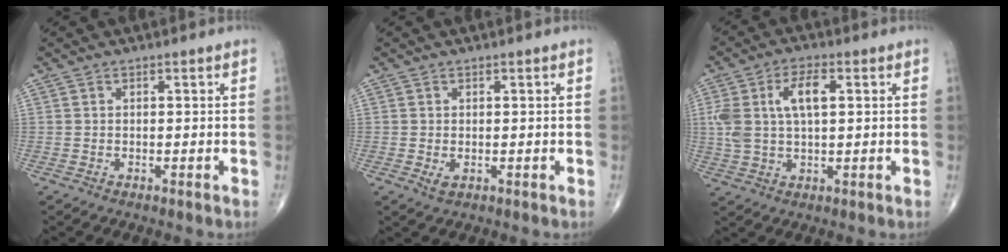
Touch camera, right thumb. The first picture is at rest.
{"total": 1.3, "force": [-0.2, 0.8, 1.0], "torque": [-0.017, -0.003, 0.000]}
{"total": 9.5, "force": [2.2, 4.6, 8.1], "torque": [-0.166, 0.013, 0.044]}